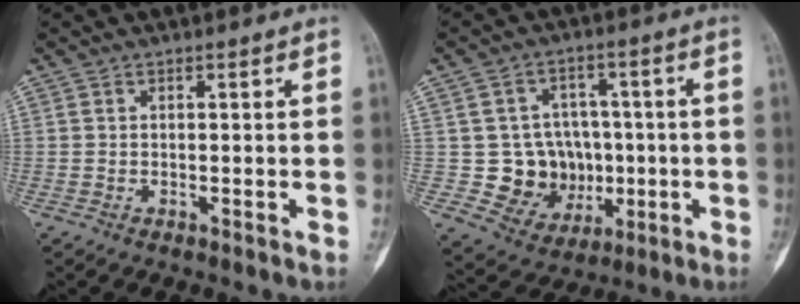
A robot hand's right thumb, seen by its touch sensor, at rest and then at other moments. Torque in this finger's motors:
{"motor_torque": [0.99, 0.91, 0.40, -0.64, 0.03]}